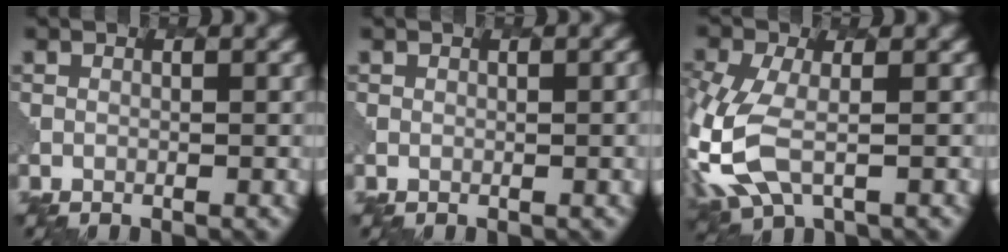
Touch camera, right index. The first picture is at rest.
{"total": 1.5, "force": [0.2, 0.6, 1.4], "torque": [-0.002, 0.007, 0.007]}
{"total": 5.3, "force": [-1.6, 2.8, 4.2], "torque": [-0.126, -0.008, -0.038]}